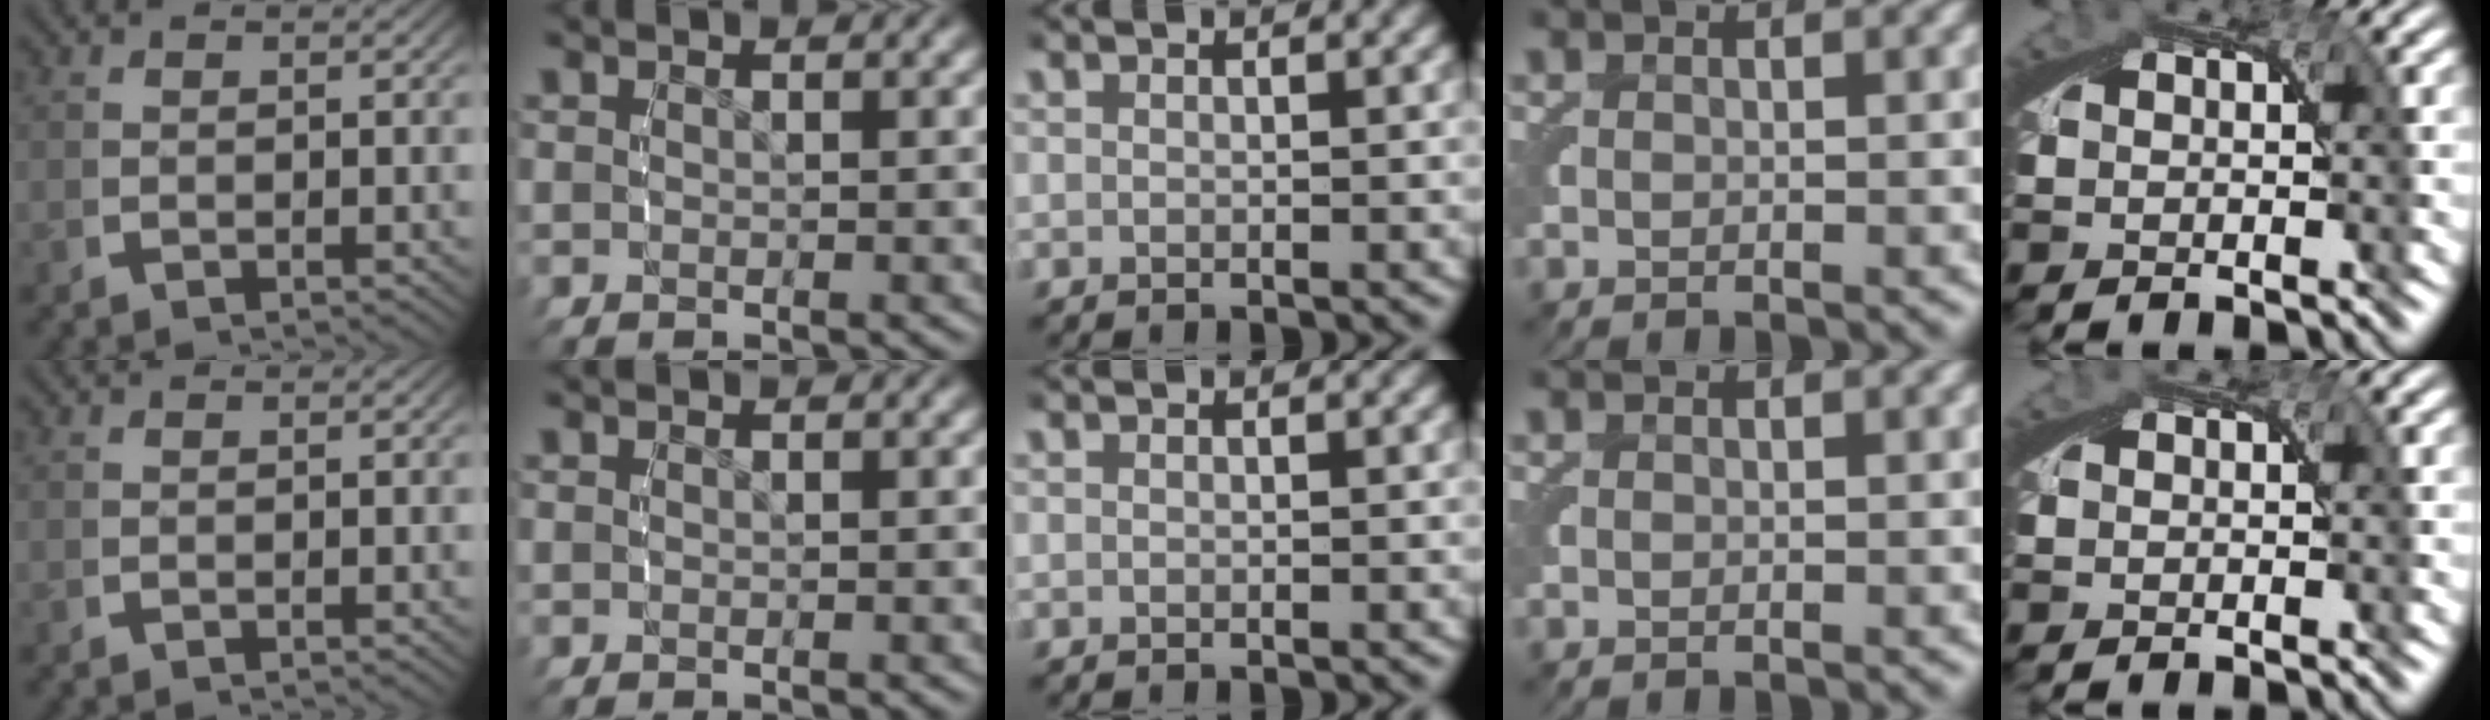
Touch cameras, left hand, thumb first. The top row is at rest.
{}